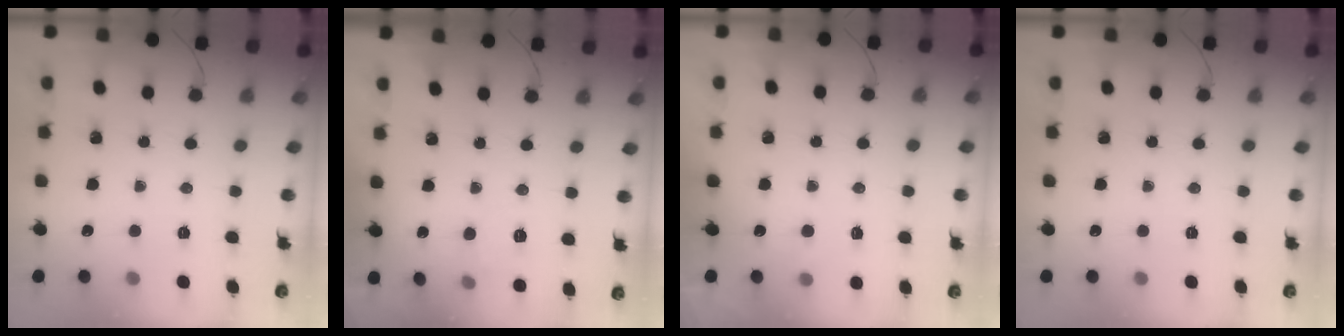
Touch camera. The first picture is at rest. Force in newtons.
{"total": 5.5, "press": 5.2, "slide": 1.9}
{"total": 3.7, "press": 3.5, "slide": 1.1}
{"total": 0.0}